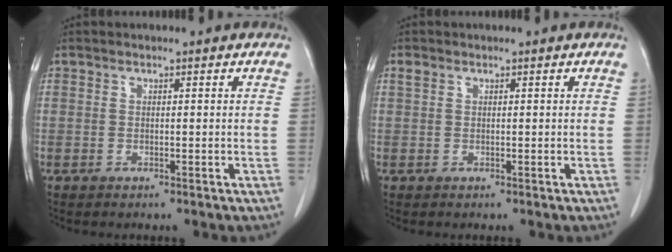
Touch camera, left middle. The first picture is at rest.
{"total": 0.7, "force": [0.5, 0.4, 0.3], "torque": [-0.010, 0.012, 0.012]}